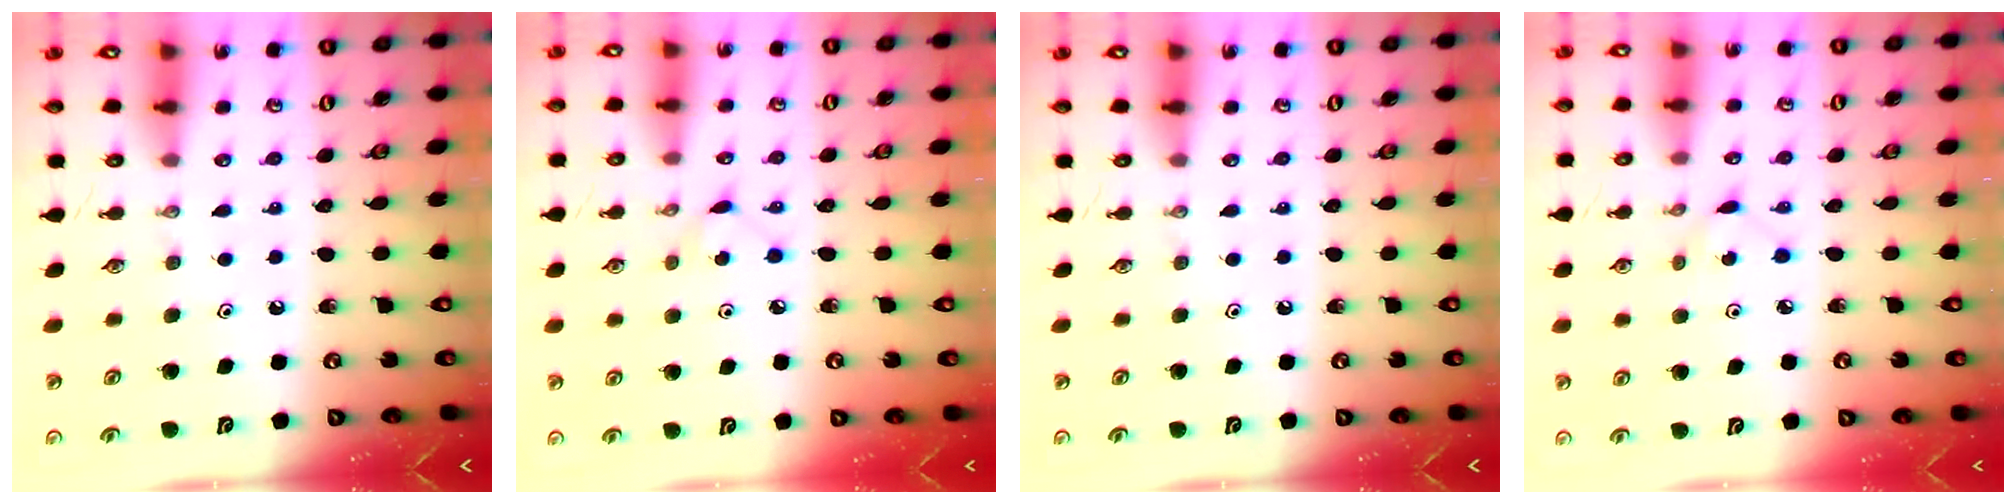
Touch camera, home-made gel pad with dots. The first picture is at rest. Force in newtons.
{"total": 3.3, "press": 3.3, "slide": 0.5}
{"total": 0.0}
{"total": 3.0, "press": 3.0, "slide": 0.3}